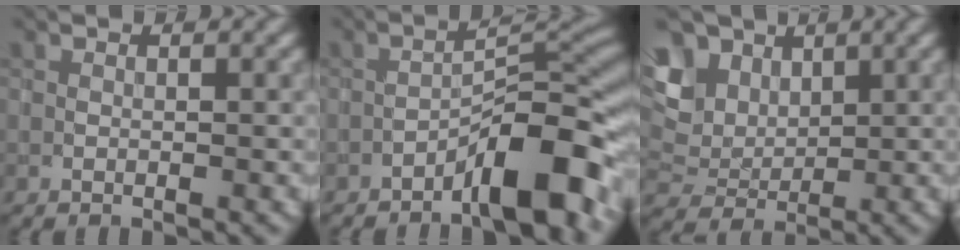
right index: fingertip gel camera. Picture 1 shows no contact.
{"total": 7.5, "force": [-4.4, 1.9, 5.7], "torque": [-0.077, 0.027, -0.075]}
{"total": 7.5, "force": [3.3, 5.4, 4.1], "torque": [-0.108, 0.021, 0.050]}